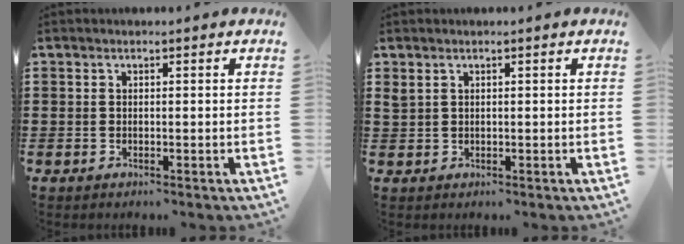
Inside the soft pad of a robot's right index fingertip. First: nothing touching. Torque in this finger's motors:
{"motor_torque": [0.38, 0.41, 0.00, 0.02]}